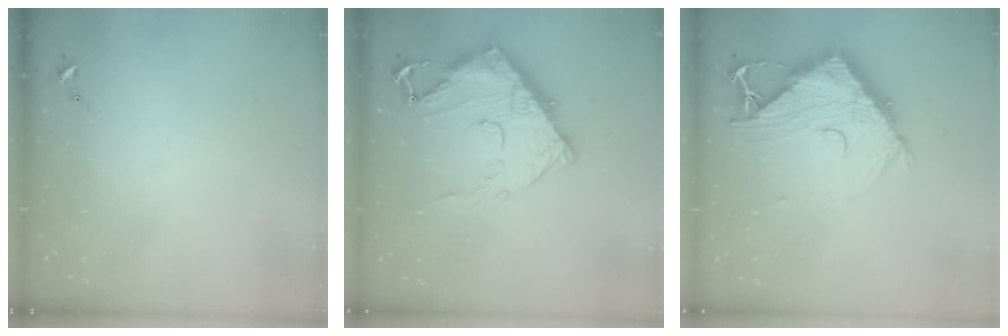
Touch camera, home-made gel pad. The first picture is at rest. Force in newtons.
{"total": 15.5, "press": 15.5, "slide": 1.4}
{"total": 13.2, "press": 13.1, "slide": 1.4}